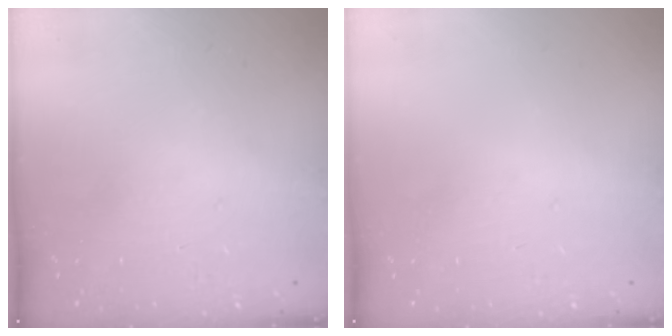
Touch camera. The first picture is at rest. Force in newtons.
{"total": 0.0}